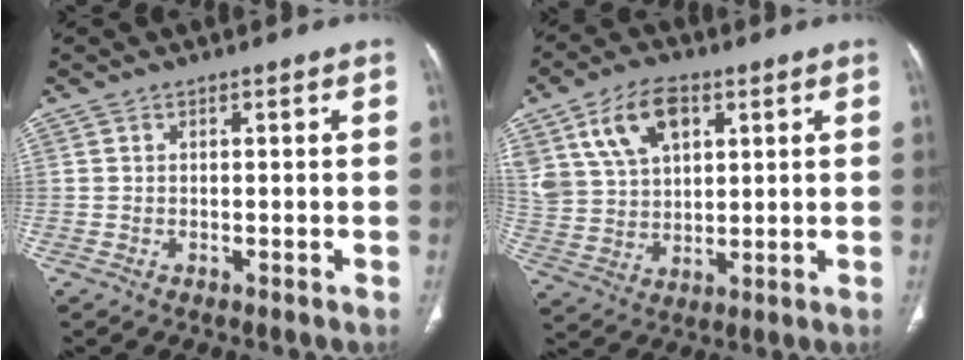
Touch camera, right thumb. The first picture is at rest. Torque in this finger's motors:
{"motor_torque": [0.10, 0.15, 0.87, 1.08, 0.09]}